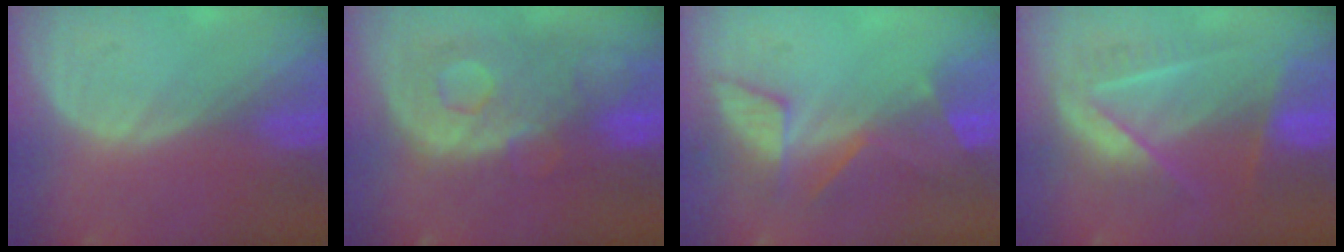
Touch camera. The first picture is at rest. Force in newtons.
{"total": 11.3, "press": 9.8, "slide": 5.6}
{"total": 8.5, "press": 7.3, "slide": 4.3}
{"total": 7.5, "press": 7.4, "slide": 1.1}